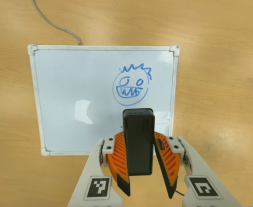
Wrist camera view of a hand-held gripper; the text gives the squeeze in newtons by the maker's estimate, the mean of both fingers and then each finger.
{"total": 5.4, "left": 5.4, "right": 5.4}